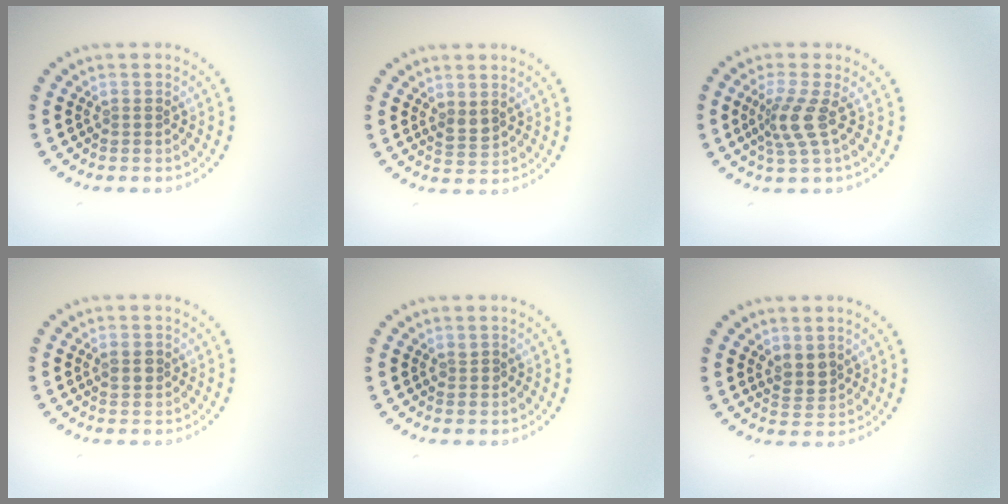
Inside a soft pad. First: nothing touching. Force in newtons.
{"total": 1.3, "press": 1.1, "slide": 0.5}
{"total": 2.8, "press": 2.0, "slide": 2.0}
{"total": 1.2, "press": 1.2, "slide": 0.3}
{"total": 0.6, "press": 0.4, "slide": 0.4}
{"total": 2.1, "press": 1.9, "slide": 0.9}